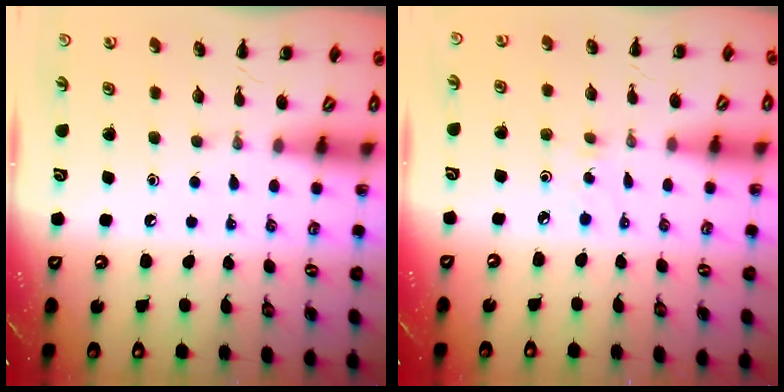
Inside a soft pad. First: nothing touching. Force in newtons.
{"total": 2.1, "press": 2.0, "slide": 0.7}